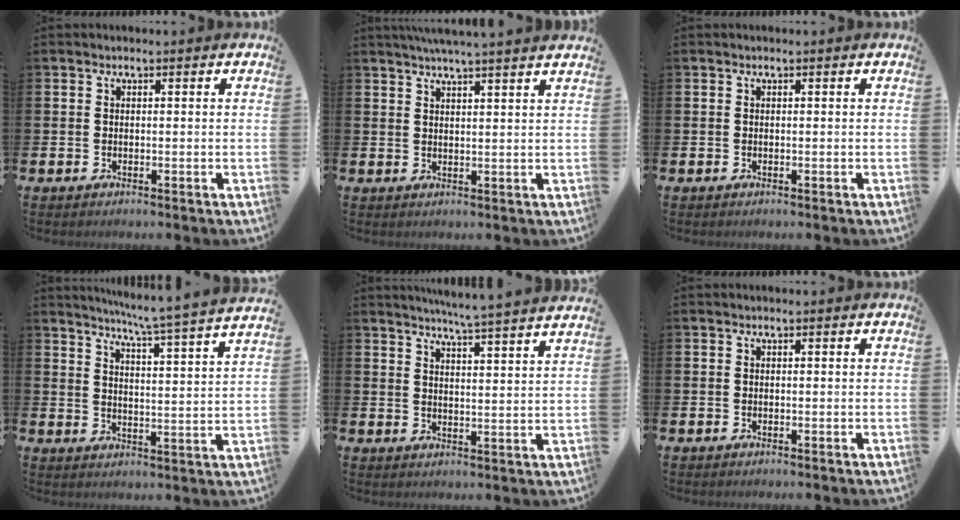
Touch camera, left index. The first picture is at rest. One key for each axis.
{"total": 3.9, "fx": 3.7, "fy": -0.9, "fz": 0.8, "tx": -0.021, "ty": -0.015, "tz": 0.067}
{"total": 0.0}
{"total": 6.0, "fx": 5.5, "fy": -1.2, "fz": 2.1, "tx": -0.055, "ty": -0.044, "tz": 0.088}
{"total": 5.5, "fx": 5.3, "fy": -1.2, "fz": 1.1, "tx": -0.033, "ty": -0.035, "tz": 0.090}
{"total": 0.0}